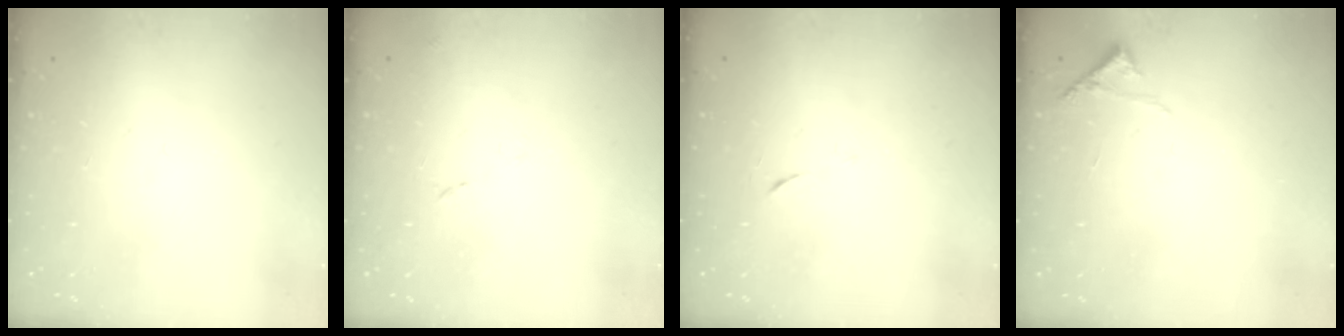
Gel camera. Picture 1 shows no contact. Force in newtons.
{"total": 8.1, "press": 8.1, "slide": 0.6}
{"total": 6.2, "press": 6.1, "slide": 0.7}
{"total": 6.4, "press": 6.4, "slide": 0.2}